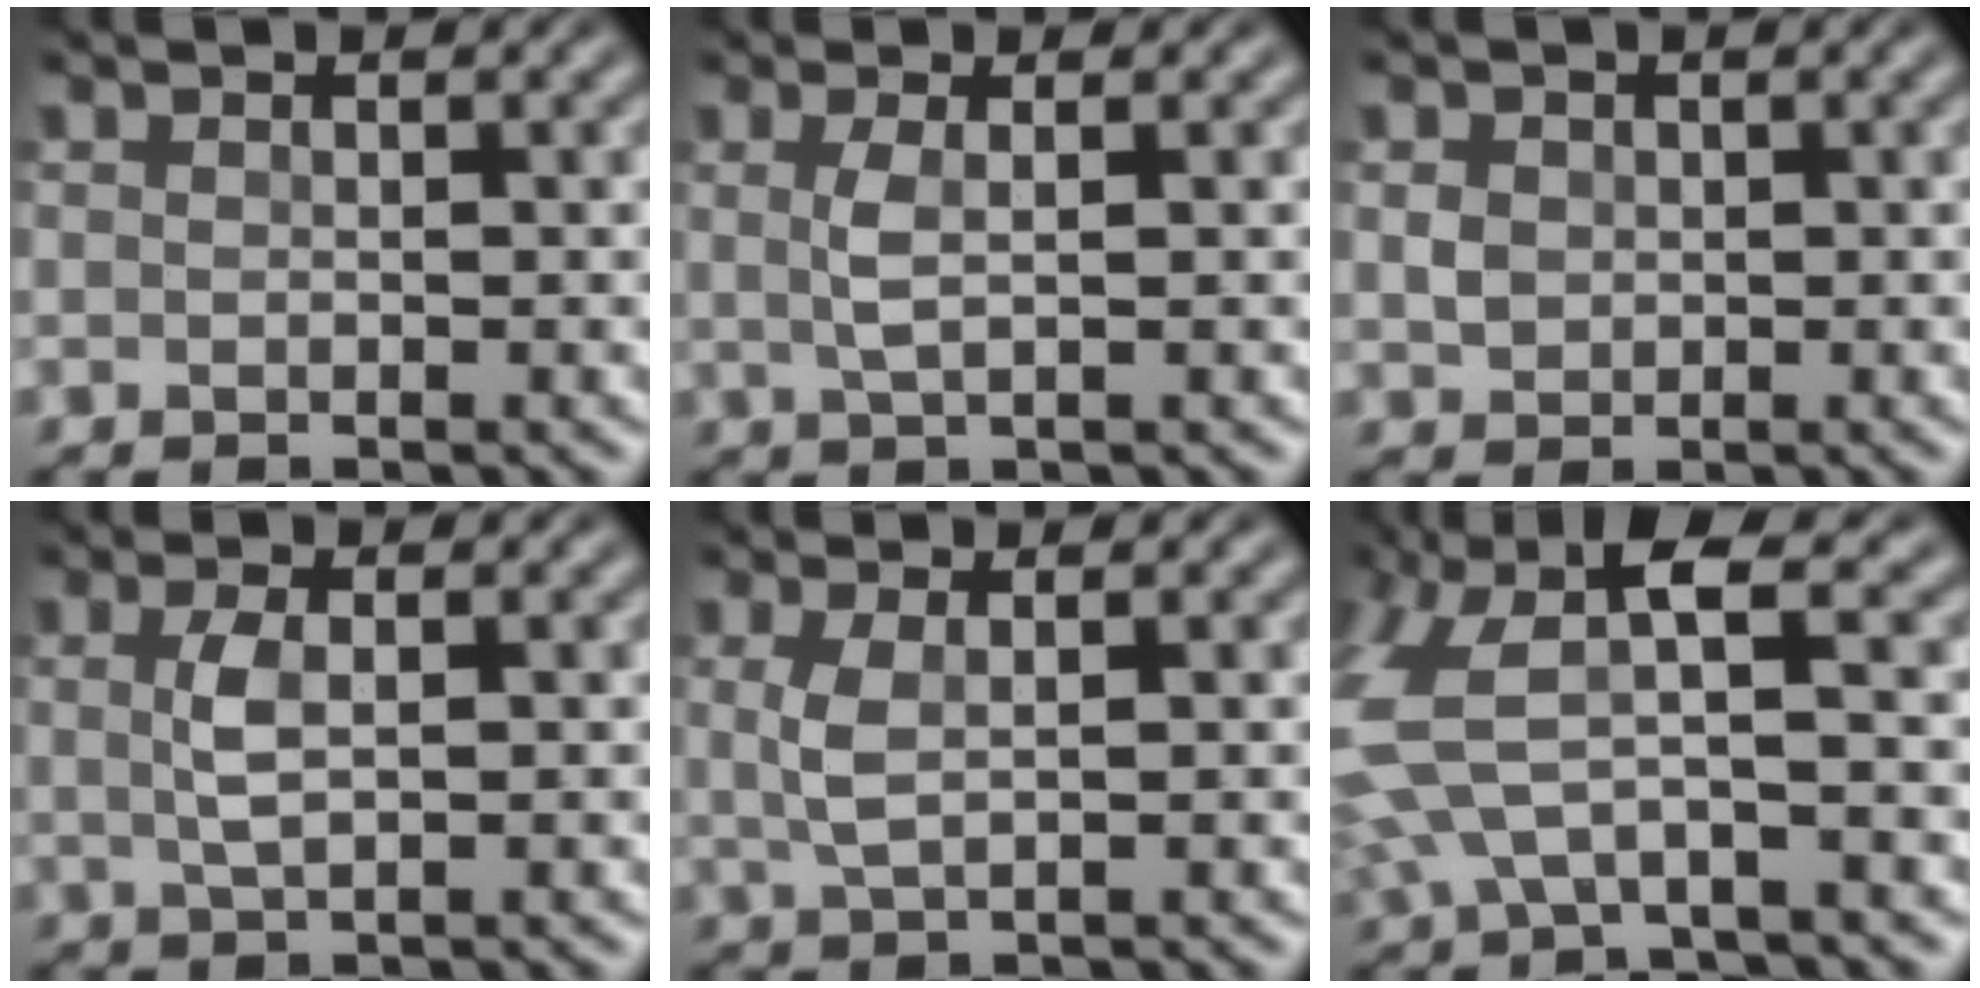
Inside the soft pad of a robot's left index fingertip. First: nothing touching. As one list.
[{"total": 1.8, "force": [0.2, 0.1, 1.7], "torque": [-0.043, 0.001, 0.005]}, {"total": 1.3, "force": [0.0, 1.2, 0.6], "torque": [-0.012, 0.000, 0.000]}, {"total": 2.3, "force": [0.2, 0.7, 2.2], "torque": [-0.051, 0.002, 0.005]}, {"total": 2.1, "force": [0.3, 0.5, 2.0], "torque": [-0.049, 0.001, 0.009]}, {"total": 7.0, "force": [0.4, 2.7, 6.5], "torque": [-0.159, 0.013, -0.006]}]